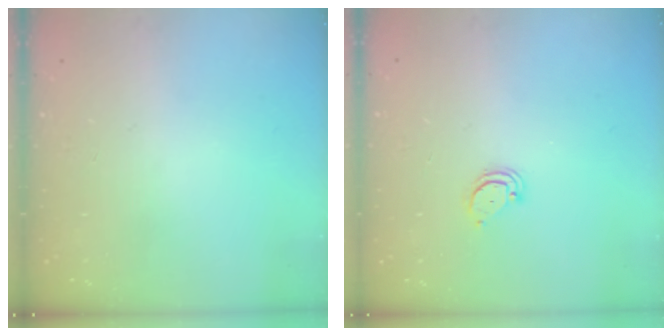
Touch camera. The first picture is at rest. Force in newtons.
{"total": 2.6, "press": 2.6, "slide": 0.2}